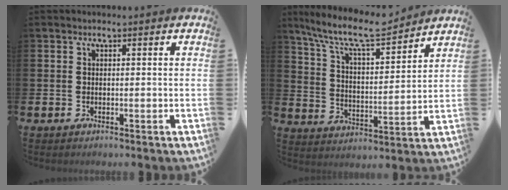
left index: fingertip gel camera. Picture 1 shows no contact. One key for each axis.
{"total": 10.2, "fx": 9.1, "fy": 2.0, "fz": 4.3, "tx": -0.114, "ty": -0.051, "tz": 0.159}